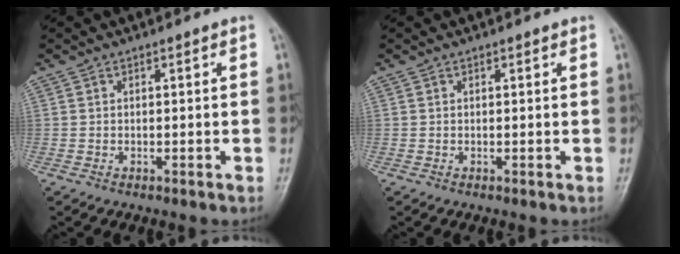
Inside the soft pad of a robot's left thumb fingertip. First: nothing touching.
{"total": 0.0}